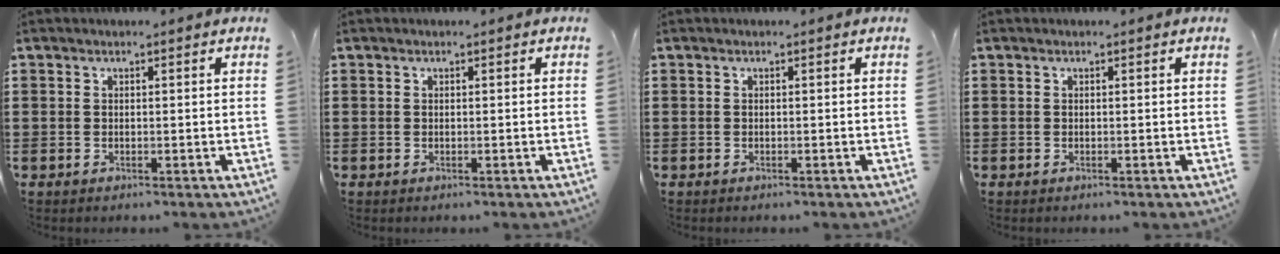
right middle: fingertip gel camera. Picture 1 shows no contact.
{"total": 0.0}
{"total": 0.0}
{"total": 0.0}